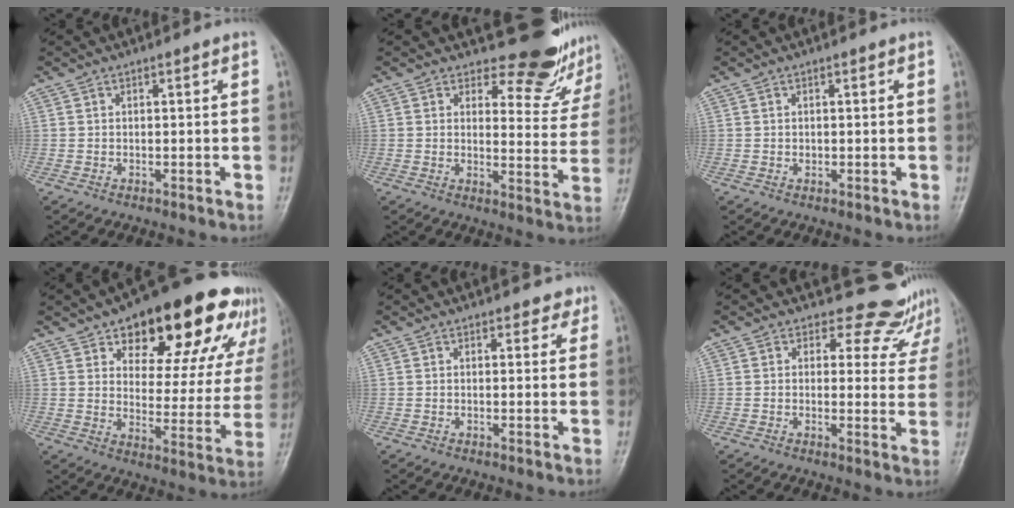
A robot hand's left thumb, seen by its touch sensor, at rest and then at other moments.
{"total": 11.4, "force": [10.5, 4.1, 1.8], "torque": [0.016, -0.103, 0.112]}
{"total": 0.6, "force": [0.2, 0.5, 0.3], "torque": [0.002, 0.000, 0.001]}
{"total": 24.0, "force": [14.5, 11.2, 15.5], "torque": [-0.157, -0.035, 0.196]}
{"total": 2.1, "force": [1.6, 1.3, 0.4], "torque": [0.016, -0.009, 0.010]}
{"total": 9.2, "force": [8.4, 3.9, -0.1], "torque": [0.052, -0.058, 0.076]}